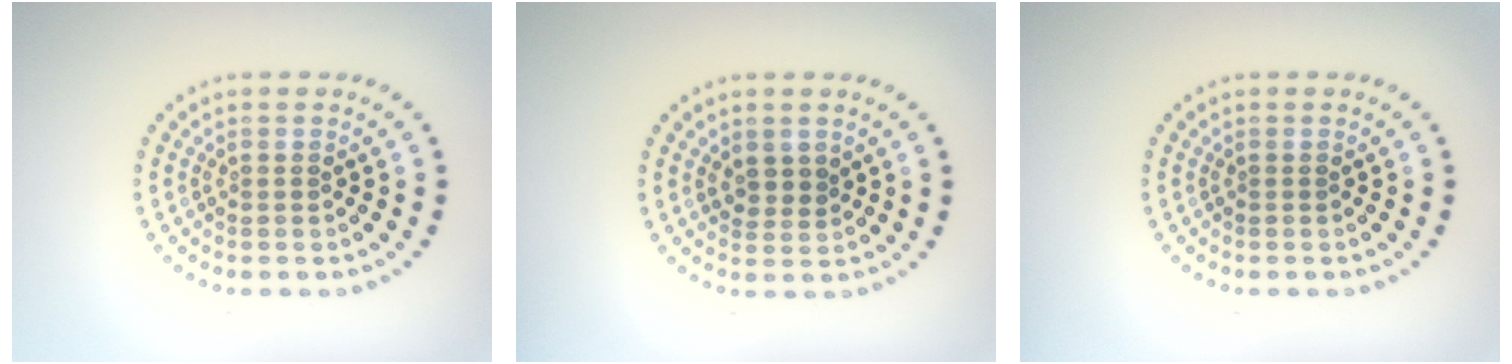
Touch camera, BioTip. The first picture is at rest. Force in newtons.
{"total": 1.8, "press": 1.4, "slide": 1.1}
{"total": 0.0}